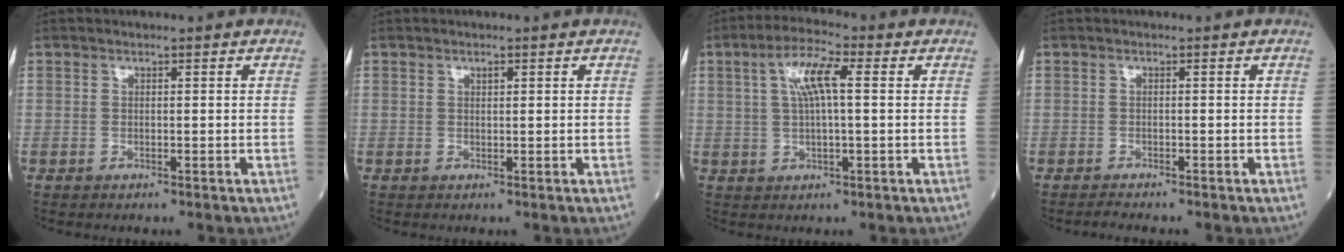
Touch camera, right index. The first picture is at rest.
{"total": 0.6, "force": [0.3, 0.2, 0.4], "torque": [-0.008, -0.002, 0.006]}
{"total": 6.8, "force": [1.7, 1.3, 6.5], "torque": [-0.128, 0.018, 0.030]}
{"total": 1.0, "force": [-1.0, -0.3, 0.2], "torque": [-0.009, -0.001, -0.018]}